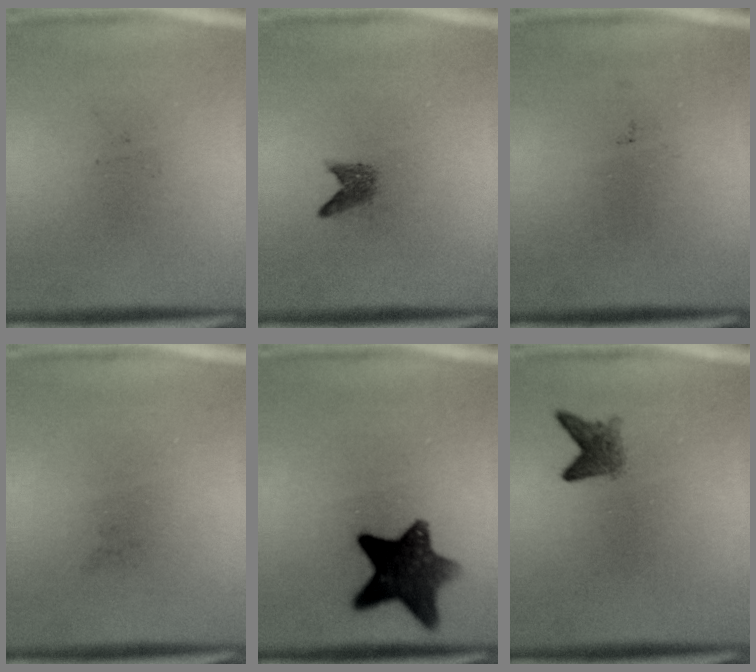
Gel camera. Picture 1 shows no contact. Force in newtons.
{"total": 1.7}
{"total": 0.0}
{"total": 0.0}
{"total": 11.3}
{"total": 2.6}